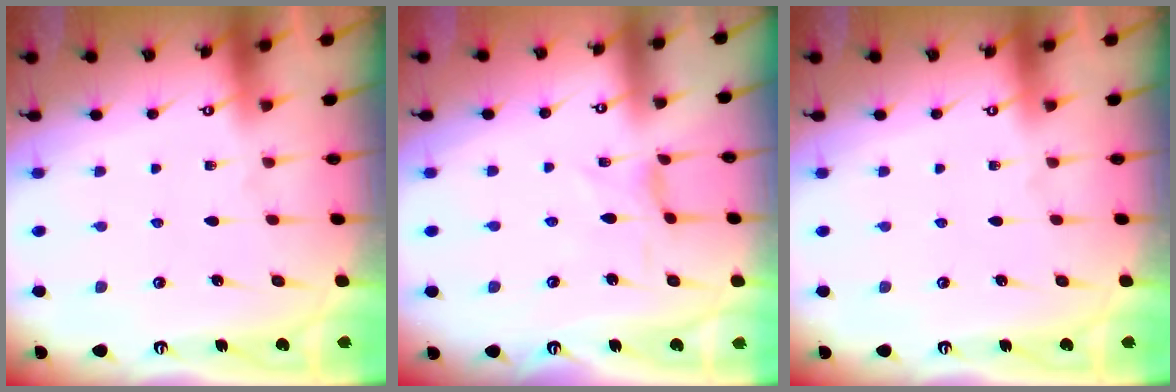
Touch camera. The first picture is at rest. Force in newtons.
{"total": 0.8, "press": 0.8, "slide": 0.2}
{"total": 0.0}